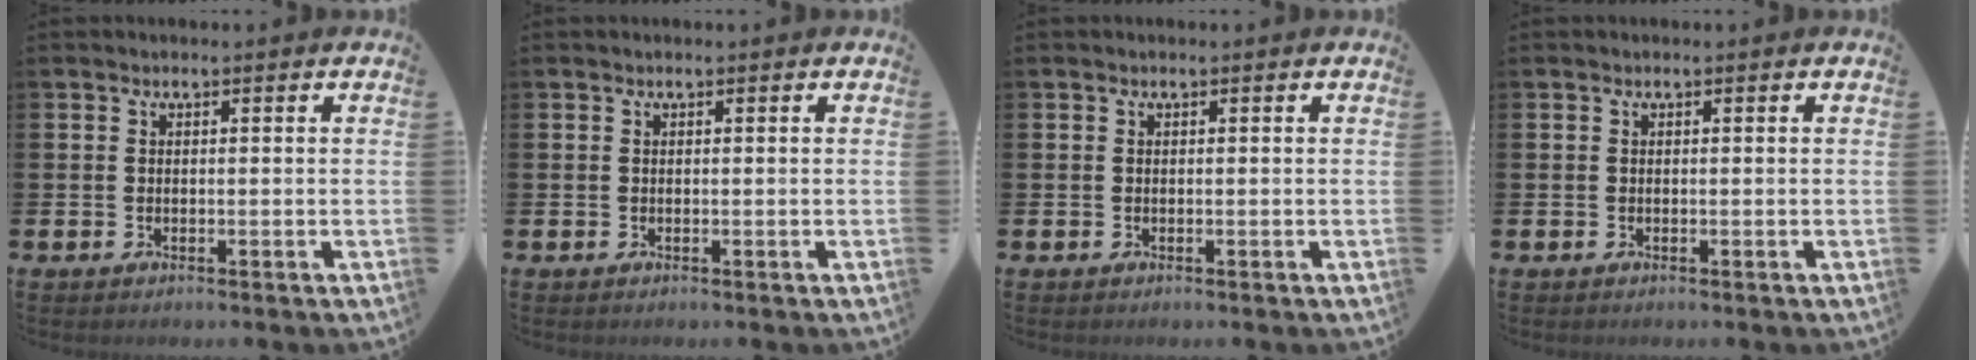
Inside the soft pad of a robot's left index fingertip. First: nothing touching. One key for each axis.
{"total": 0.0}
{"total": 0.0}
{"total": 0.0}